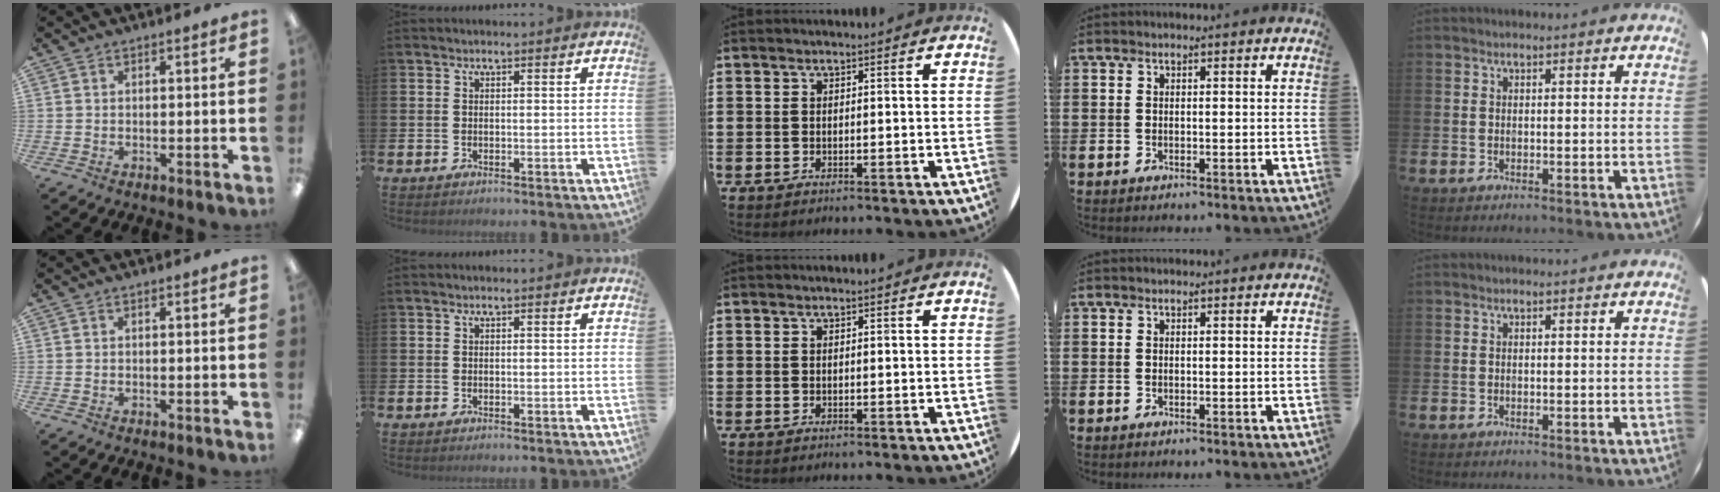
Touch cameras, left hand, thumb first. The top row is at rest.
{}